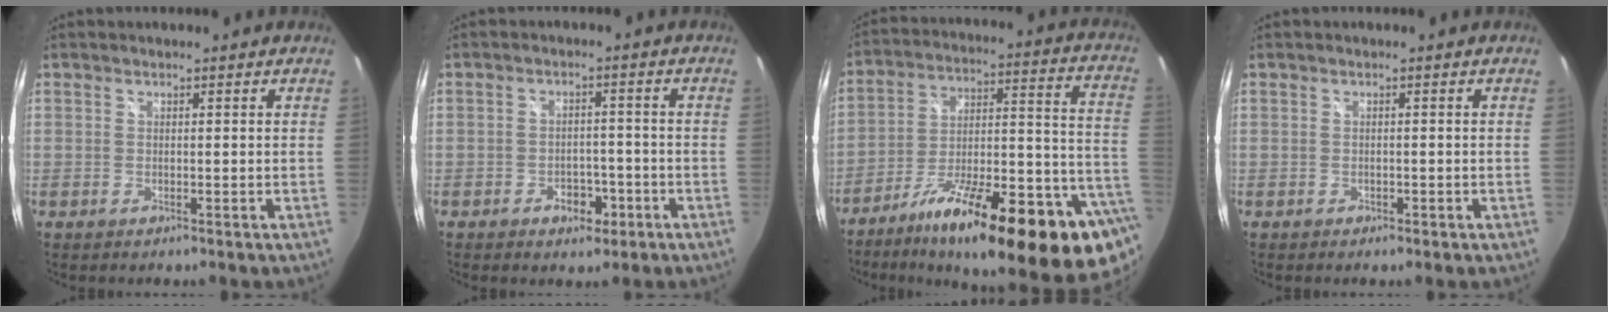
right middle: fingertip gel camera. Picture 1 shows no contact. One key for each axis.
{"total": 4.7, "fx": -2.7, "fy": 3.2, "fz": 2.2, "tx": -0.045, "ty": 0.004, "tz": -0.031}
{"total": 29.5, "fx": -15.0, "fy": 7.0, "fz": 24.4, "tx": -0.324, "ty": -0.015, "tz": -0.224}
{"total": 0.8, "fx": -0.6, "fy": 0.6, "fz": 0.2, "tx": -0.005, "ty": -0.003, "tz": -0.009}